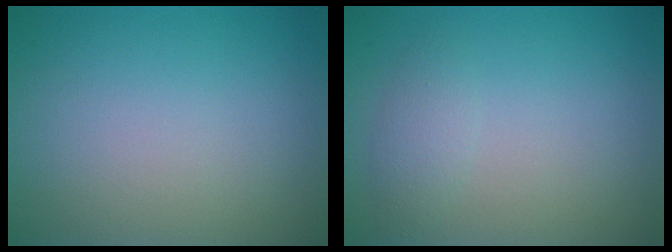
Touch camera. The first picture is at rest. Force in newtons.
{"total": 1.4, "press": 1.4, "slide": 0.1}